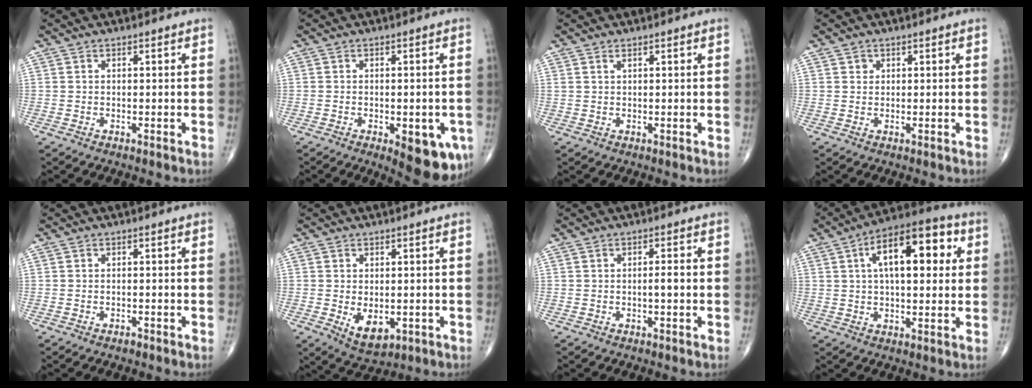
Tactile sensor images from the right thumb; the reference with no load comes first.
{"total": 10.7, "force": [-4.1, 4.4, 8.9], "torque": [-0.089, -0.001, -0.042]}
{"total": 0.6, "force": [0.5, 0.1, 0.4], "torque": [-0.010, 0.001, 0.011]}
{"total": 1.1, "force": [0.5, 0.9, 0.2], "torque": [0.007, -0.002, 0.006]}
{"total": 0.7, "force": [-0.5, 0.3, 0.3], "torque": [-0.006, 0.003, -0.009]}
{"total": 6.2, "force": [-1.2, 3.8, 4.8], "torque": [-0.064, -0.012, -0.006]}
{"total": 2.0, "force": [-0.2, 0.5, 1.9], "torque": [-0.033, 0.002, -0.006]}
{"total": 16.3, "force": [4.3, 7.4, 13.8], "torque": [-0.188, 0.021, 0.058]}